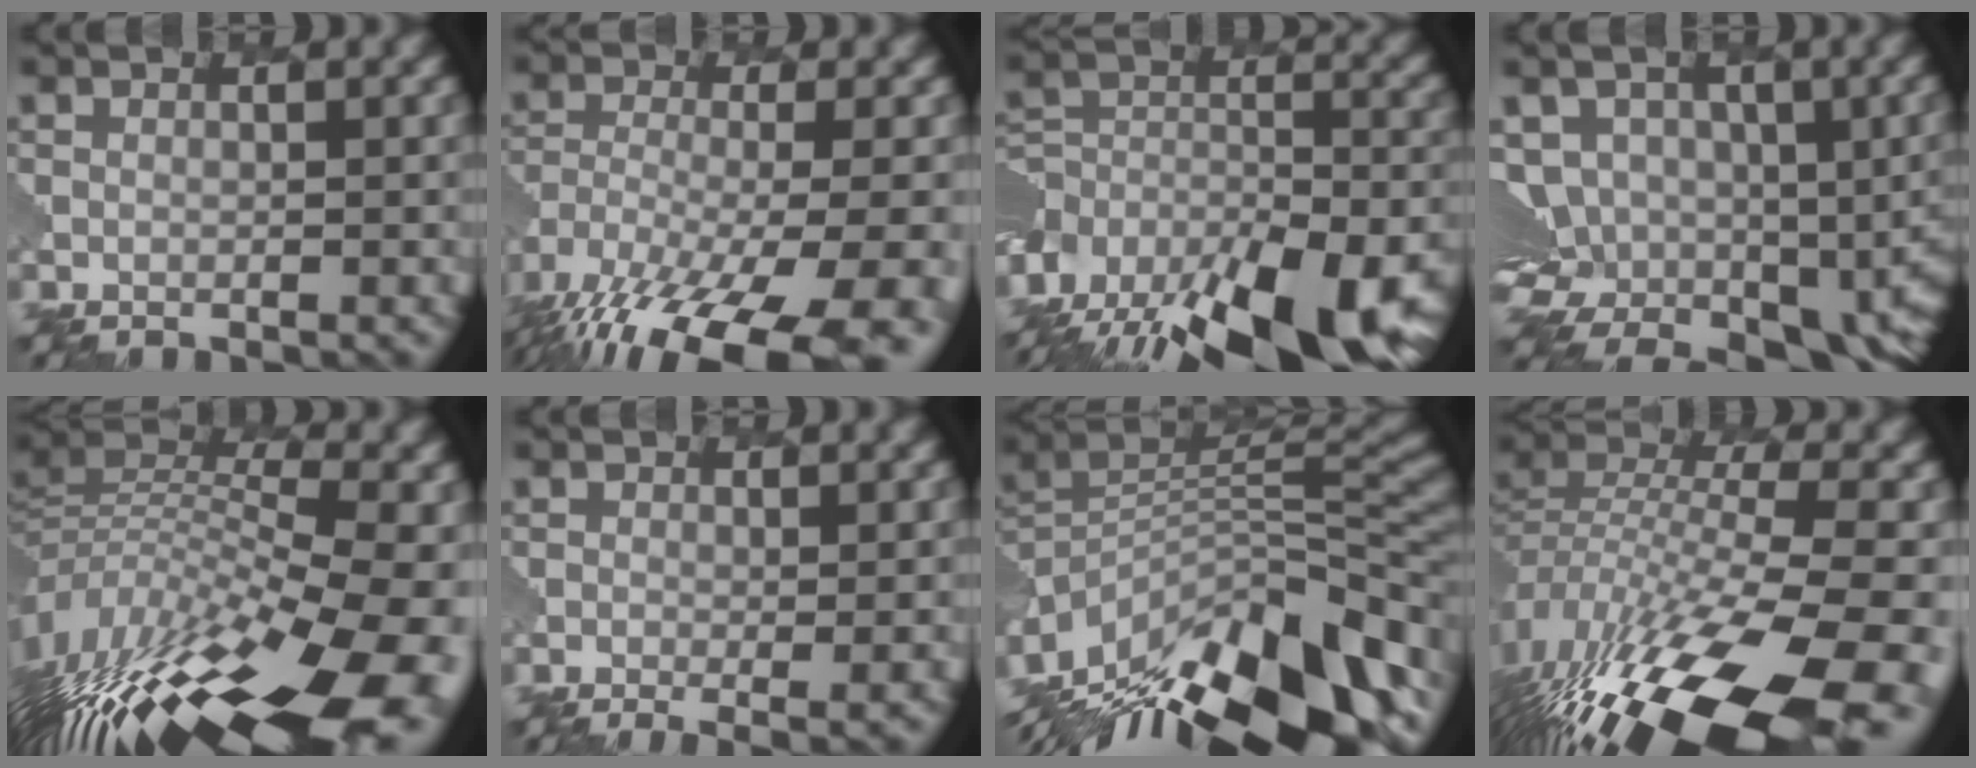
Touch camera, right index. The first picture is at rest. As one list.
[{"total": 16.0, "force": [-11.1, 6.2, 9.7], "torque": [-0.181, -0.043, -0.141]}, {"total": 16.6, "force": [-11.2, 9.4, 7.7], "torque": [-0.160, -0.024, -0.143]}, {"total": 13.4, "force": [-2.4, 10.6, 7.7], "torque": [-0.137, 0.004, -0.035]}, {"total": 16.5, "force": [-6.8, 6.3, 13.6], "torque": [-0.253, 0.000, -0.112]}, {"total": 2.6, "force": [-0.1, 0.8, 2.4], "torque": [-0.036, -0.003, 0.001]}, {"total": 15.2, "force": [-8.4, 6.0, 11.1], "torque": [-0.220, 0.009, -0.153]}, {"total": 17.2, "force": [-11.2, 5.5, 11.8], "torque": [-0.237, -0.023, -0.176]}]